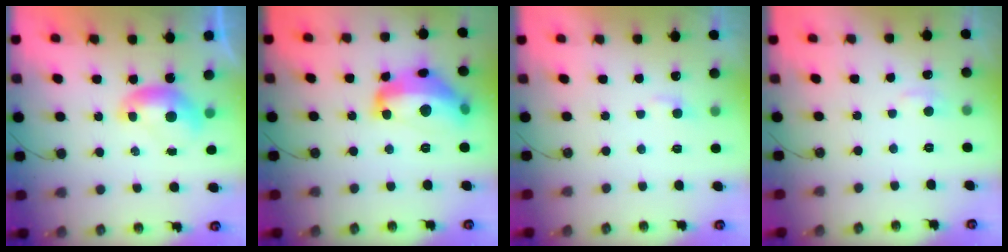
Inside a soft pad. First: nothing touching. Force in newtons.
{"total": 13.9, "press": 13.9, "slide": 0.8}
{"total": 2.5, "press": 2.4, "slide": 0.5}
{"total": 1.7, "press": 1.5, "slide": 0.7}